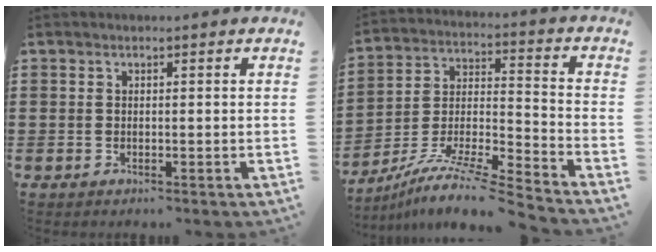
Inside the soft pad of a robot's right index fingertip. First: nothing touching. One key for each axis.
{"total": 9.7, "fx": -8.5, "fy": 0.0, "fz": 4.6, "tx": -0.086, "ty": 0.000, "tz": -0.173}